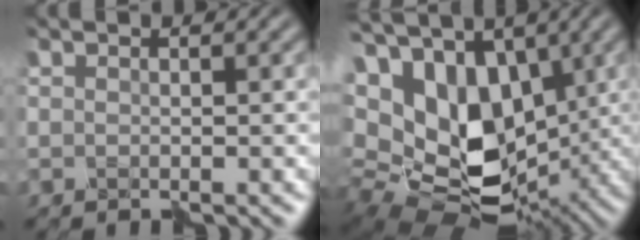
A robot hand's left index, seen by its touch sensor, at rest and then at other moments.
{"total": 18.2, "force": [1.9, 12.3, 13.3], "torque": [-0.274, -0.002, 0.077]}